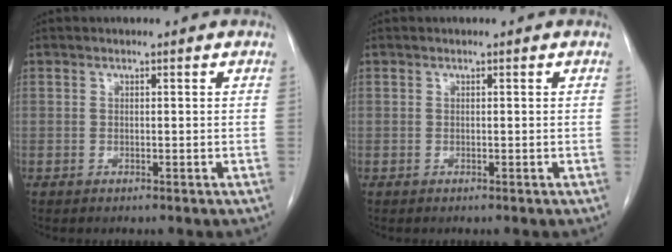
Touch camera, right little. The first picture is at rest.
{"total": 0.0}